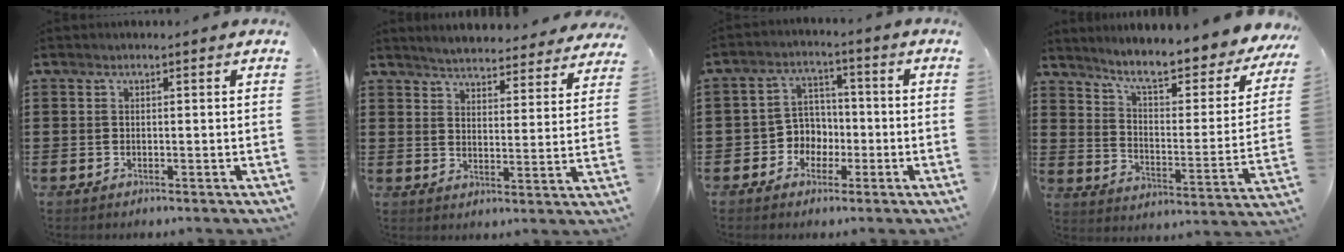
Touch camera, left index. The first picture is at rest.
{"total": 4.6, "force": [4.5, 0.0, 0.4], "torque": [-0.029, -0.025, 0.078]}
{"total": 4.8, "force": [-1.7, 4.4, 1.0], "torque": [-0.032, 0.010, -0.037]}
{"total": 7.7, "force": [6.5, 0.4, 4.1], "torque": [-0.096, -0.050, 0.104]}